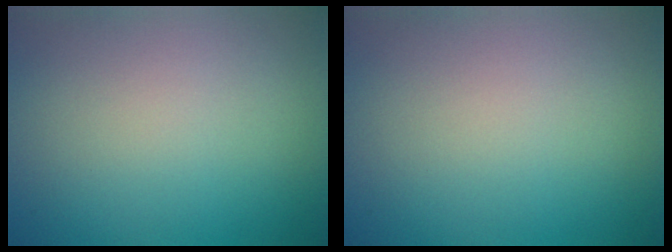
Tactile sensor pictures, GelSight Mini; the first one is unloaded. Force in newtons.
{"total": 0.0}